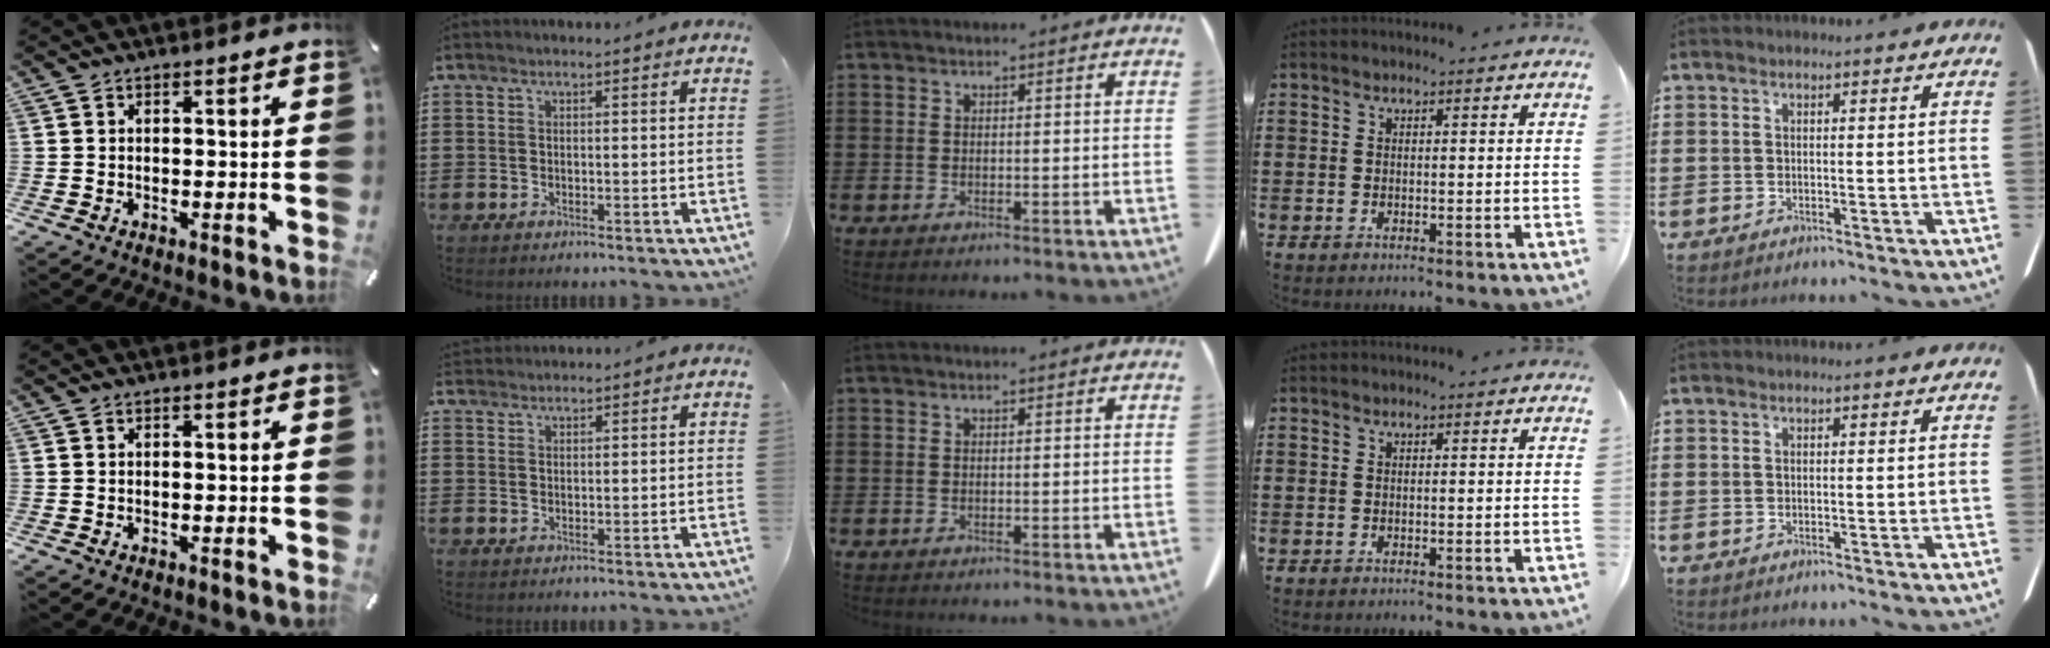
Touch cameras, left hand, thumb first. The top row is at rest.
{"index": {"total": 1.4, "force": [1.3, 0.3, 0.0], "torque": [-0.004, -0.001, 0.028]}}